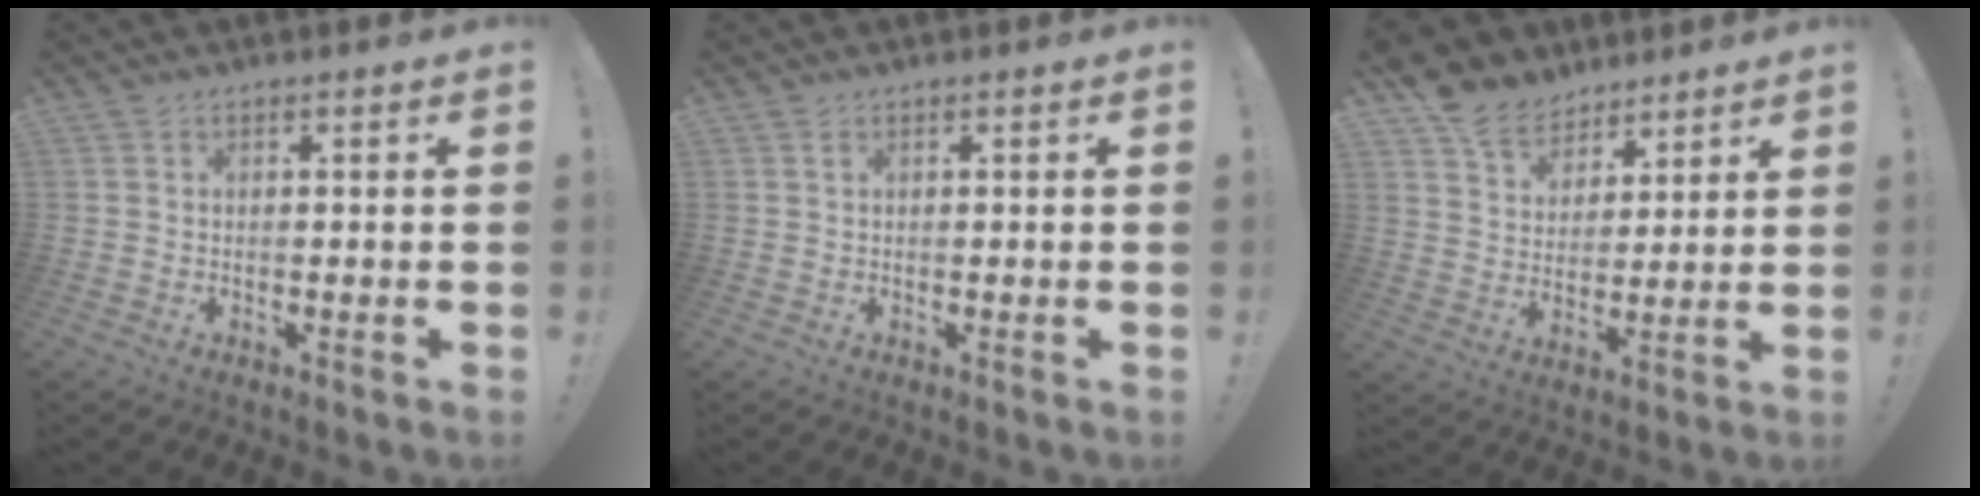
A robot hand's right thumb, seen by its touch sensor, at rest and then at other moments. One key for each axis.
{"total": 0.7, "fx": 0.3, "fy": 0.0, "fz": 0.7, "tx": -0.008, "ty": -0.001, "tz": 0.005}
{"total": 10.4, "fx": 7.9, "fy": 6.6, "fz": 1.8, "tx": -0.033, "ty": -0.061, "tz": 0.155}